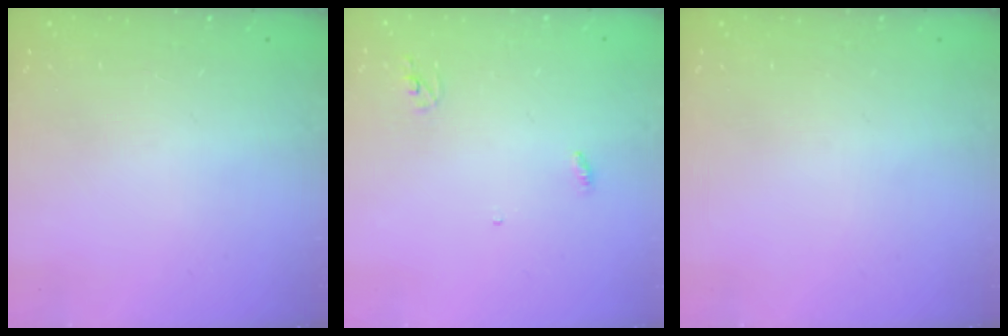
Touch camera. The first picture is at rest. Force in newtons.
{"total": 3.0, "press": 2.9, "slide": 0.2}
{"total": 0.0}